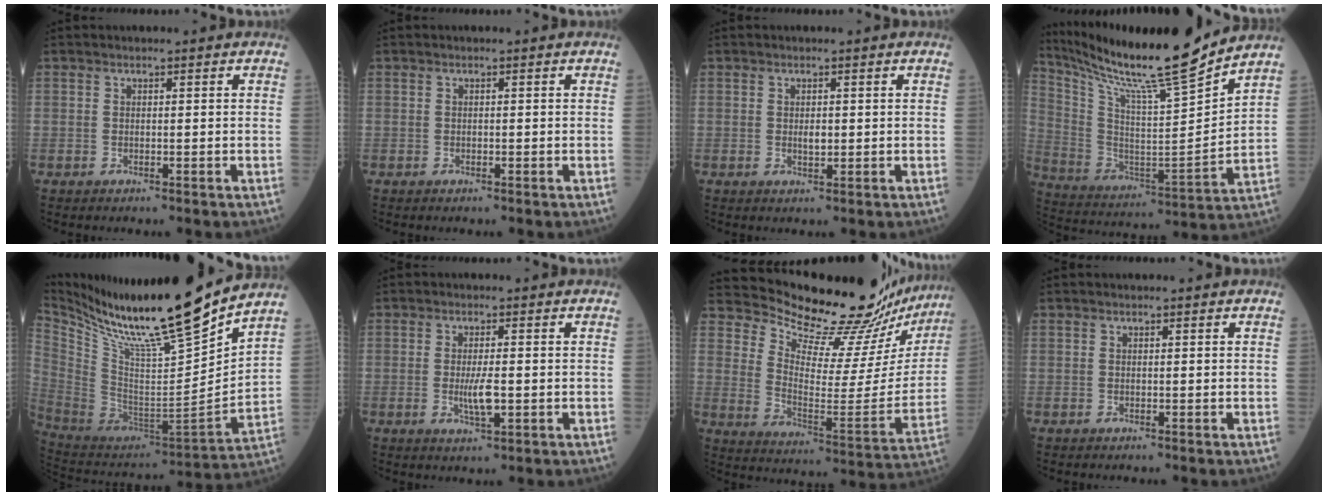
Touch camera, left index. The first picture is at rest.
{"total": 0.0}
{"total": 1.3, "force": [0.0, 0.8, 1.1], "torque": [-0.020, -0.004, 0.002]}
{"total": 20.5, "force": [18.1, -1.0, 9.5], "torque": [-0.188, -0.043, 0.309]}
{"total": 23.9, "force": [19.7, 0.1, 13.5], "torque": [-0.244, -0.045, 0.344]}
{"total": 3.7, "force": [-0.7, 0.8, 3.5], "torque": [-0.073, -0.007, -0.011]}
{"total": 23.1, "force": [22.0, 3.8, 6.0], "torque": [-0.105, -0.102, 0.287]}
{"total": 0.0}